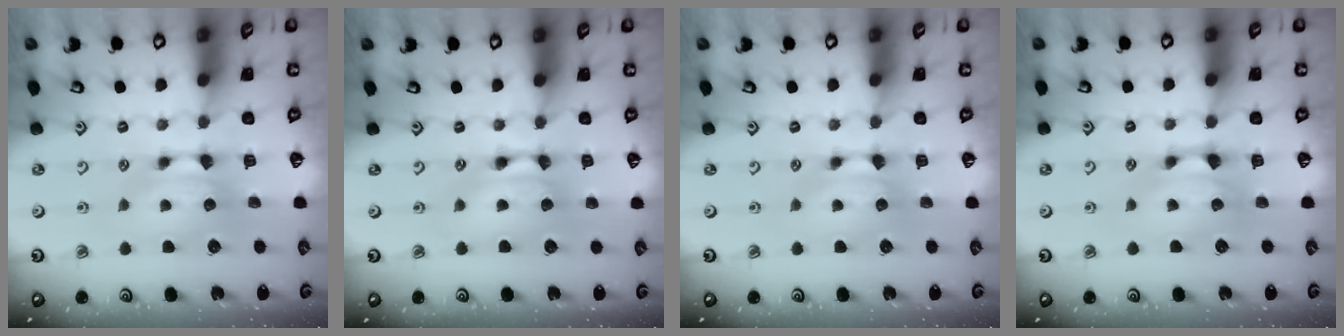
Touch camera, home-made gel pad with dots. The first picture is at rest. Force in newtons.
{"total": 1.9, "press": 1.9, "slide": 0.1}
{"total": 0.0}
{"total": 0.8, "press": 0.2, "slide": 0.7}